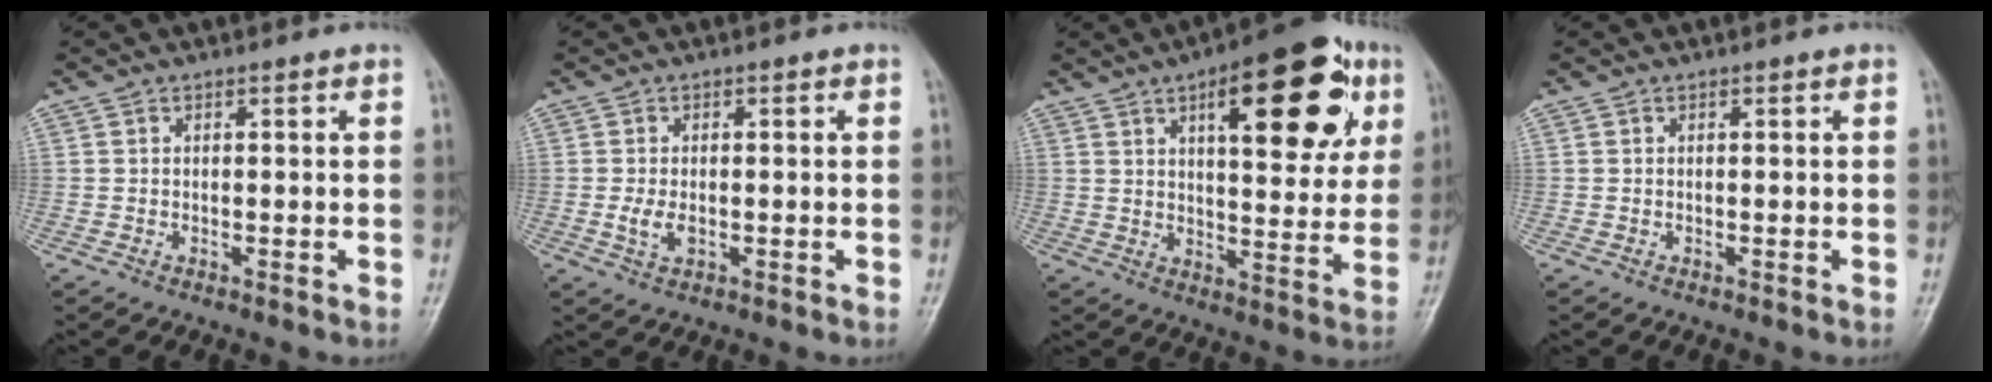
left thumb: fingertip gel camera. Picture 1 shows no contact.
{"total": 3.4, "force": [-0.5, 2.0, 2.7], "torque": [-0.053, -0.001, -0.011]}
{"total": 21.1, "force": [8.7, 8.4, 17.2], "torque": [-0.192, -0.009, 0.117]}
{"total": 0.0}